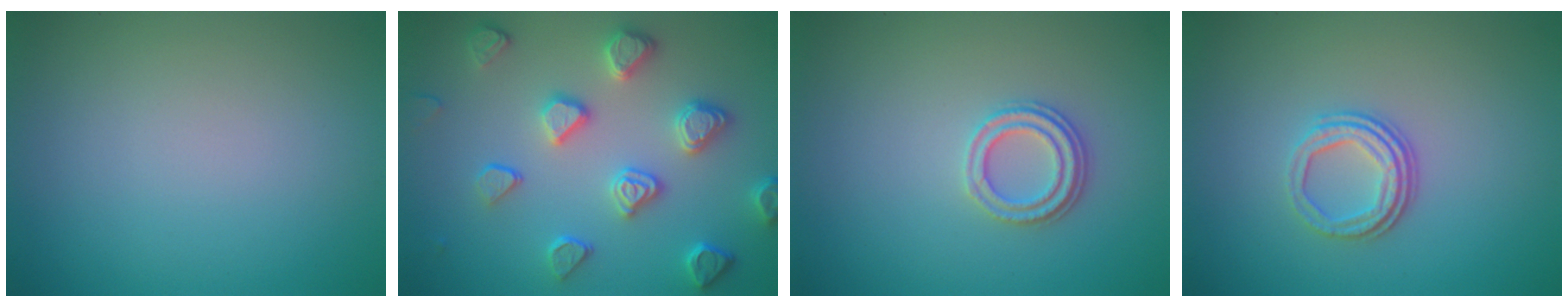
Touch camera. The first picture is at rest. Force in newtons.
{"total": 4.6, "press": 4.1, "slide": 2.1}
{"total": 2.3, "press": 2.1, "slide": 1.0}
{"total": 3.2, "press": 2.4, "slide": 2.1}